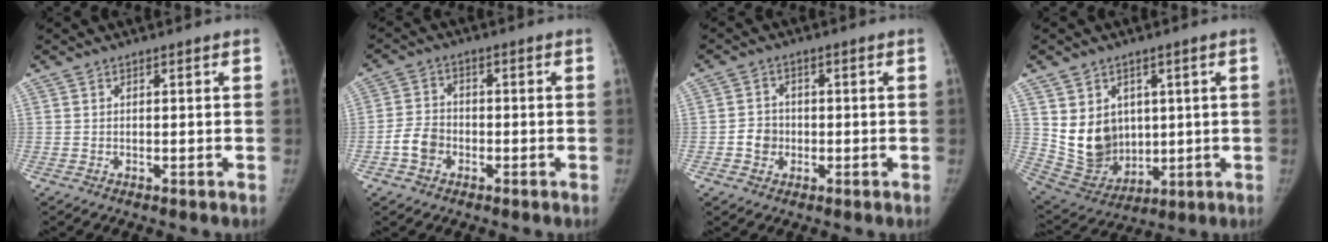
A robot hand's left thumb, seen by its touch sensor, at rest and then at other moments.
{"total": 5.2, "force": [-1.9, 4.1, 2.6], "torque": [-0.038, 0.017, -0.040]}
{"total": 4.0, "force": [-0.8, 3.6, 1.4], "torque": [-0.006, 0.009, -0.018]}
{"total": 12.6, "force": [2.5, 10.3, 6.7], "torque": [-0.076, -0.024, 0.077]}